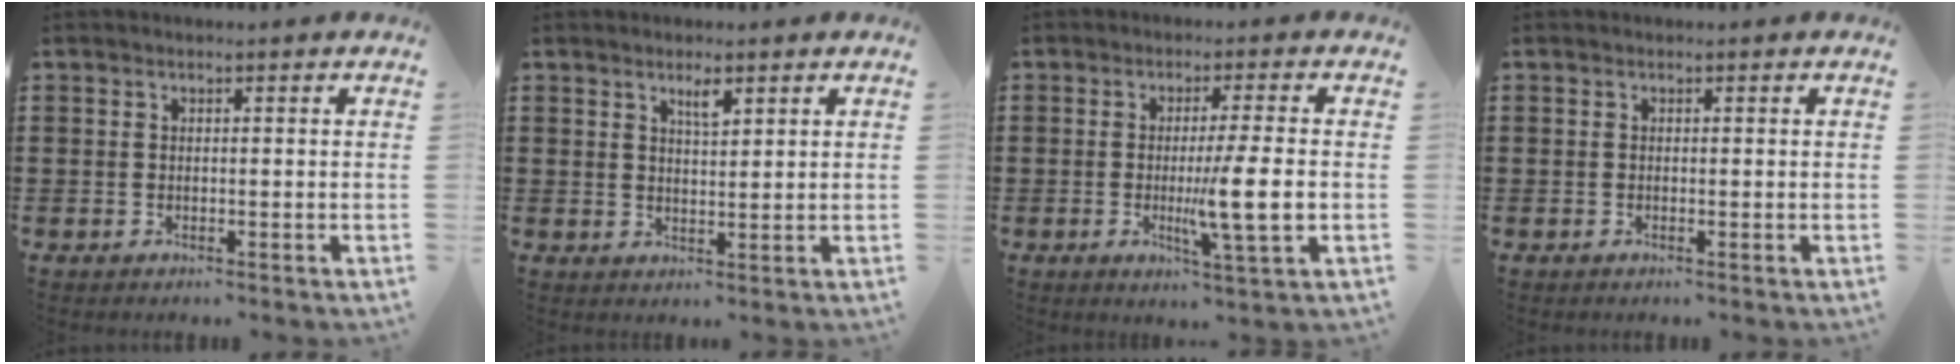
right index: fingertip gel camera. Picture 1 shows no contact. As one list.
[{"total": 2.4, "force": [1.6, 0.6, 1.7], "torque": [-0.028, -0.001, 0.025]}, {"total": 7.8, "force": [-1.0, 0.2, 7.8], "torque": [-0.138, -0.015, -0.019]}, {"total": 0.0}]